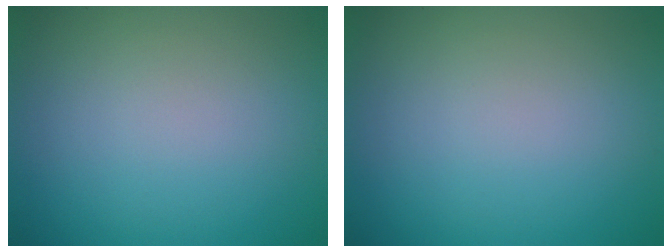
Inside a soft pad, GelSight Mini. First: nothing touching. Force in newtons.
{"total": 0.0}